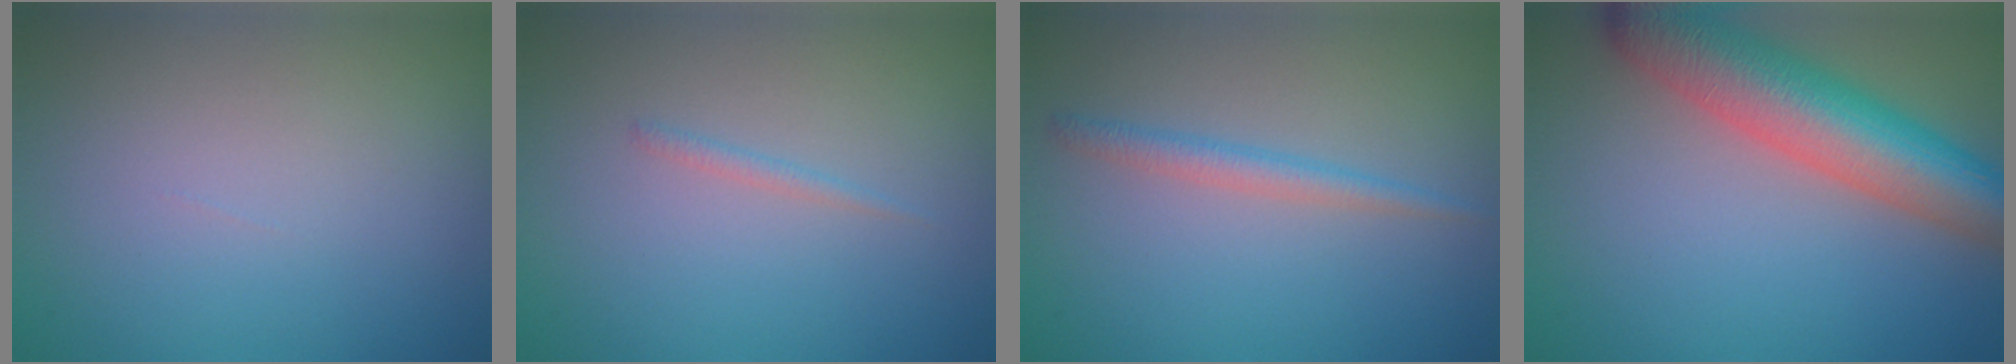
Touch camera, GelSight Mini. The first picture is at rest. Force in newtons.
{"total": 0.7, "press": 0.7, "slide": 0.0}
{"total": 1.8, "press": 1.8, "slide": 0.0}
{"total": 9.3, "press": 9.3, "slide": 0.5}